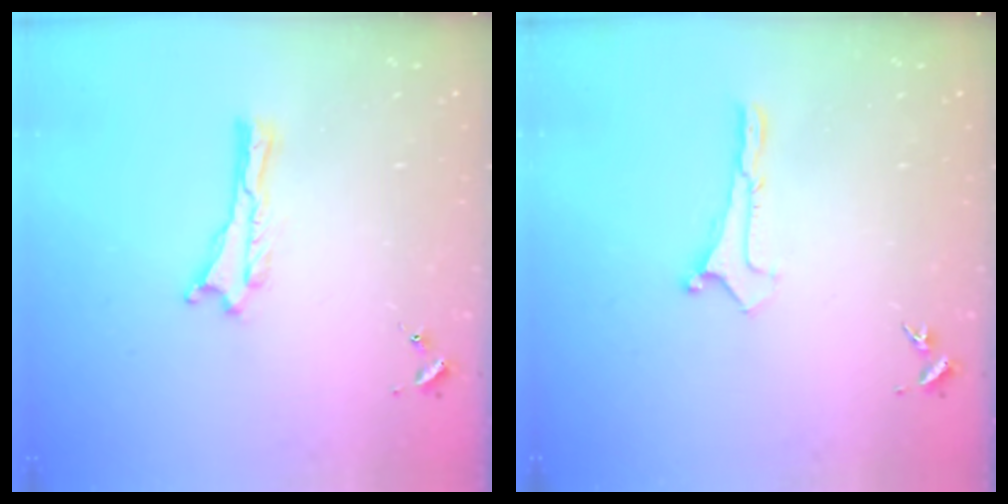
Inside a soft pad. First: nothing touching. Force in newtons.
{"total": 0.0}